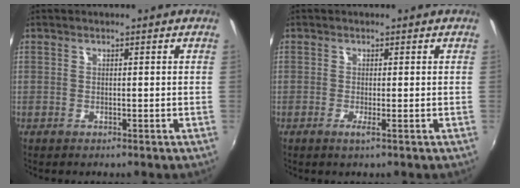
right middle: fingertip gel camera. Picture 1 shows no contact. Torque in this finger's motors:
{"motor_torque": [-0.04, -0.10, -0.08, 0.00]}